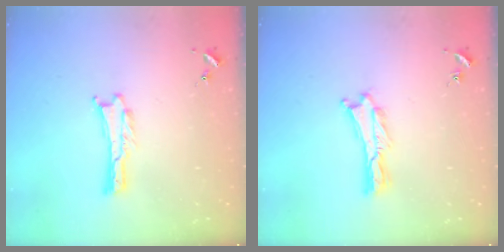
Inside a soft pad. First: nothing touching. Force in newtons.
{"total": 0.6, "press": 0.5, "slide": 0.2}